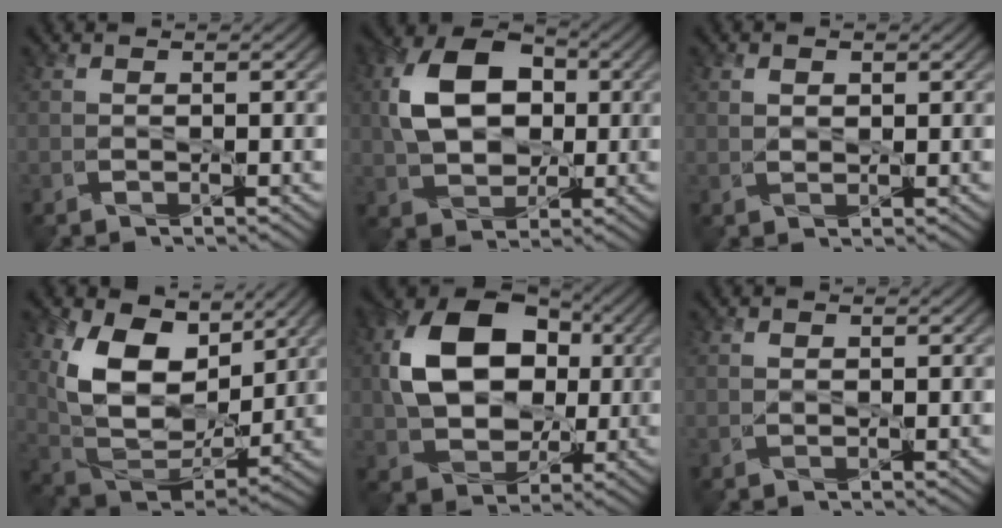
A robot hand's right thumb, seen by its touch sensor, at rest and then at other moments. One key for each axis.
{"total": 10.6, "fx": 1.4, "fy": 7.5, "fz": 7.4, "tx": -0.156, "ty": 0.014, "tz": 0.017}
{"total": 1.6, "fx": 0.7, "fy": 1.1, "fz": 0.9, "tx": -0.020, "ty": -0.002, "tz": 0.016}
{"total": 13.2, "fx": 5.2, "fy": 8.4, "fz": 8.7, "tx": -0.186, "ty": -0.011, "tz": 0.096}
{"total": 13.3, "fx": 1.7, "fy": 9.6, "fz": 9.0, "tx": -0.184, "ty": 0.010, "tz": 0.031}
{"total": 0.6, "fx": 0.2, "fy": 0.4, "fz": 0.3, "tx": -0.007, "ty": -0.001, "tz": 0.003}